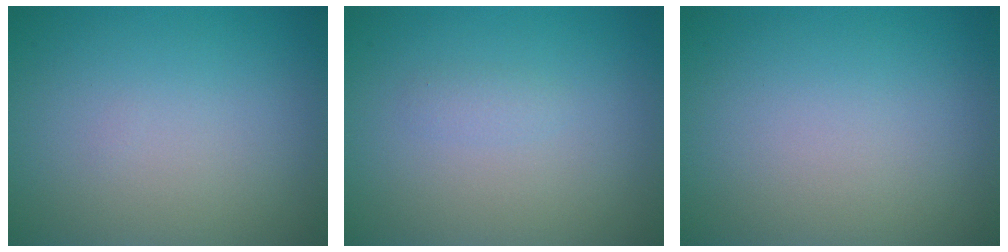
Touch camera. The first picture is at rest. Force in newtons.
{"total": 0.8, "press": 0.8, "slide": 0.0}
{"total": 0.0}